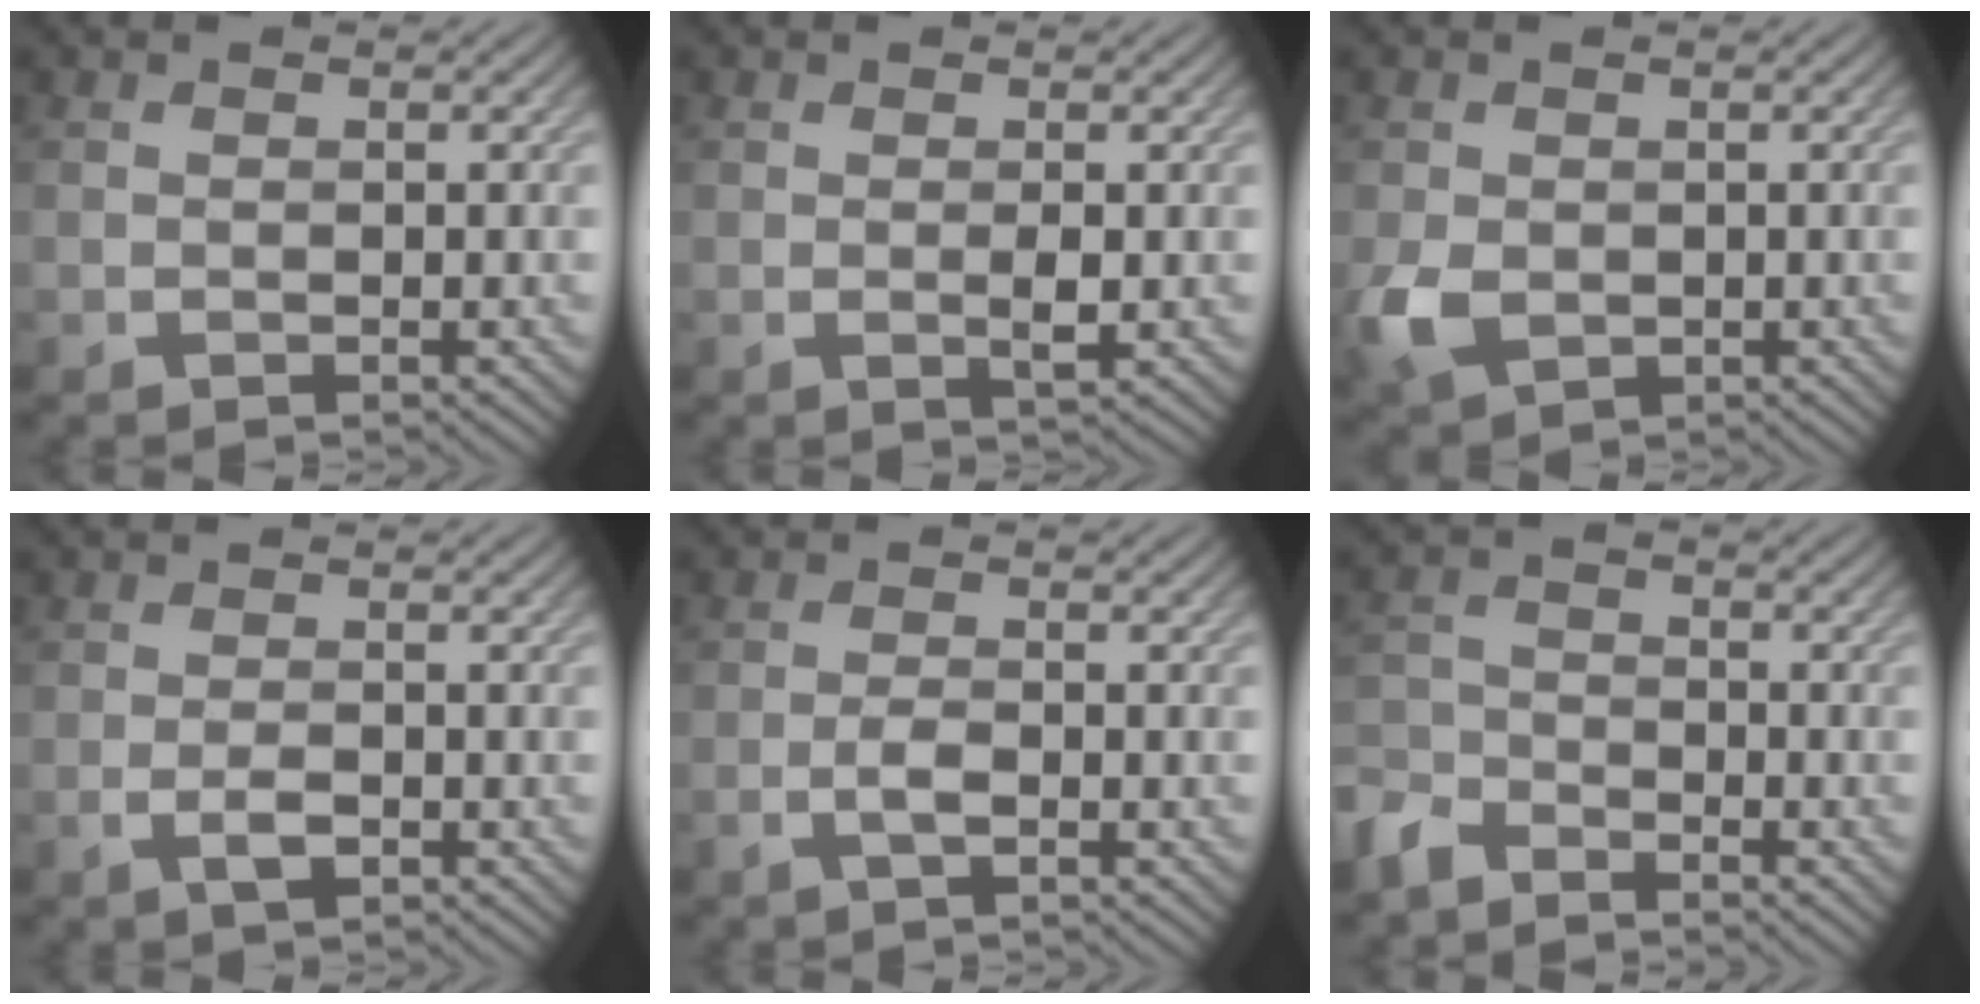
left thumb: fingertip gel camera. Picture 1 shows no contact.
{"total": 1.3, "force": [0.1, 0.2, 1.3], "torque": [-0.025, -0.004, 0.000]}
{"total": 4.4, "force": [-0.7, 3.5, 2.7], "torque": [-0.071, -0.010, -0.013]}
{"total": 2.0, "force": [-0.9, 0.9, 1.6], "torque": [-0.033, -0.003, -0.017]}
{"total": 1.9, "force": [-0.9, 0.5, 1.6], "torque": [-0.035, 0.002, -0.021]}
{"total": 4.4, "force": [-3.8, 1.8, 1.3], "torque": [-0.030, -0.005, -0.094]}